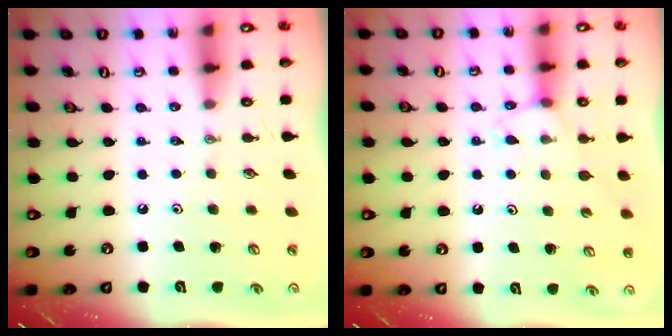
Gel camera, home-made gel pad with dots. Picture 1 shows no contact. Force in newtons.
{"total": 4.9, "press": 4.9, "slide": 0.6}